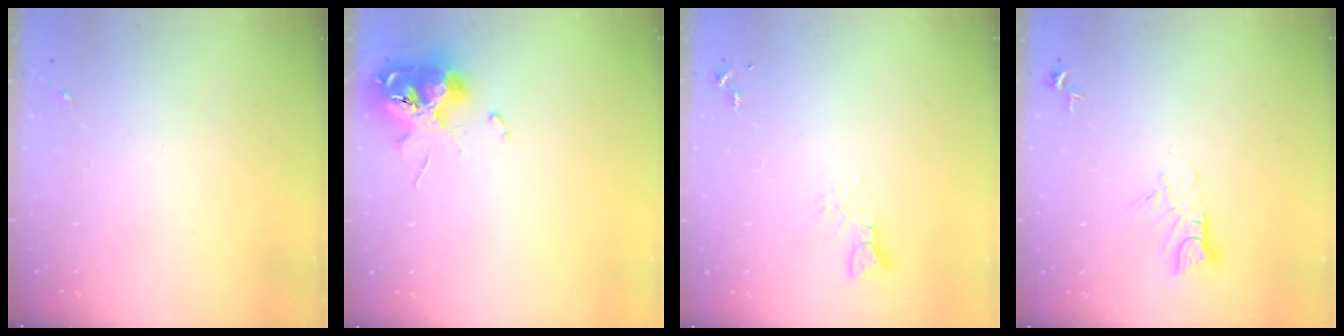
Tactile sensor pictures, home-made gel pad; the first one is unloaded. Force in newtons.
{"total": 11.8, "press": 11.7, "slide": 1.4}
{"total": 4.0, "press": 3.9, "slide": 0.3}
{"total": 5.0, "press": 5.0, "slide": 0.3}